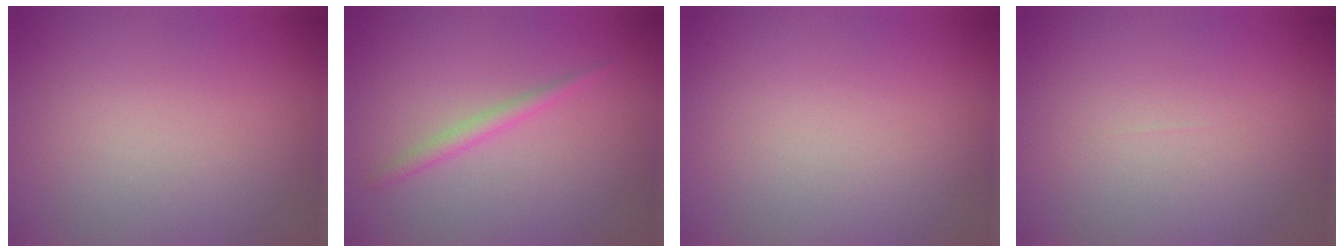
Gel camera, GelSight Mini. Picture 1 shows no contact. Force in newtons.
{"total": 1.4, "press": 1.4, "slide": 0.0}
{"total": 0.0}
{"total": 0.0}